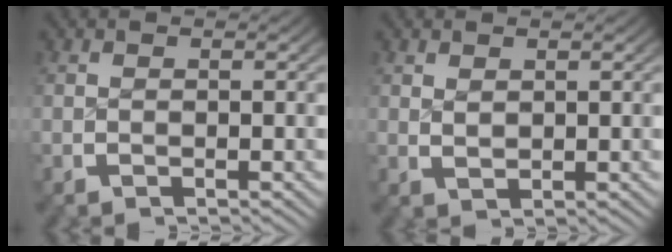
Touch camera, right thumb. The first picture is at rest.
{"total": 1.2, "force": [0.9, 0.5, 0.5], "torque": [-0.008, -0.005, 0.026]}